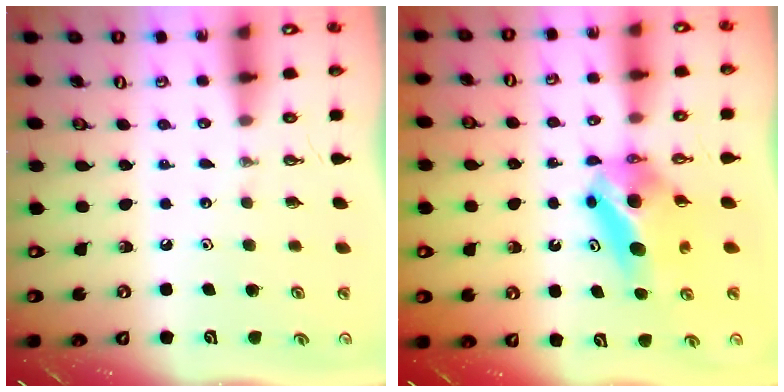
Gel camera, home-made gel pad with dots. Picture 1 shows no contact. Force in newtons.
{"total": 6.5, "press": 6.2, "slide": 2.0}